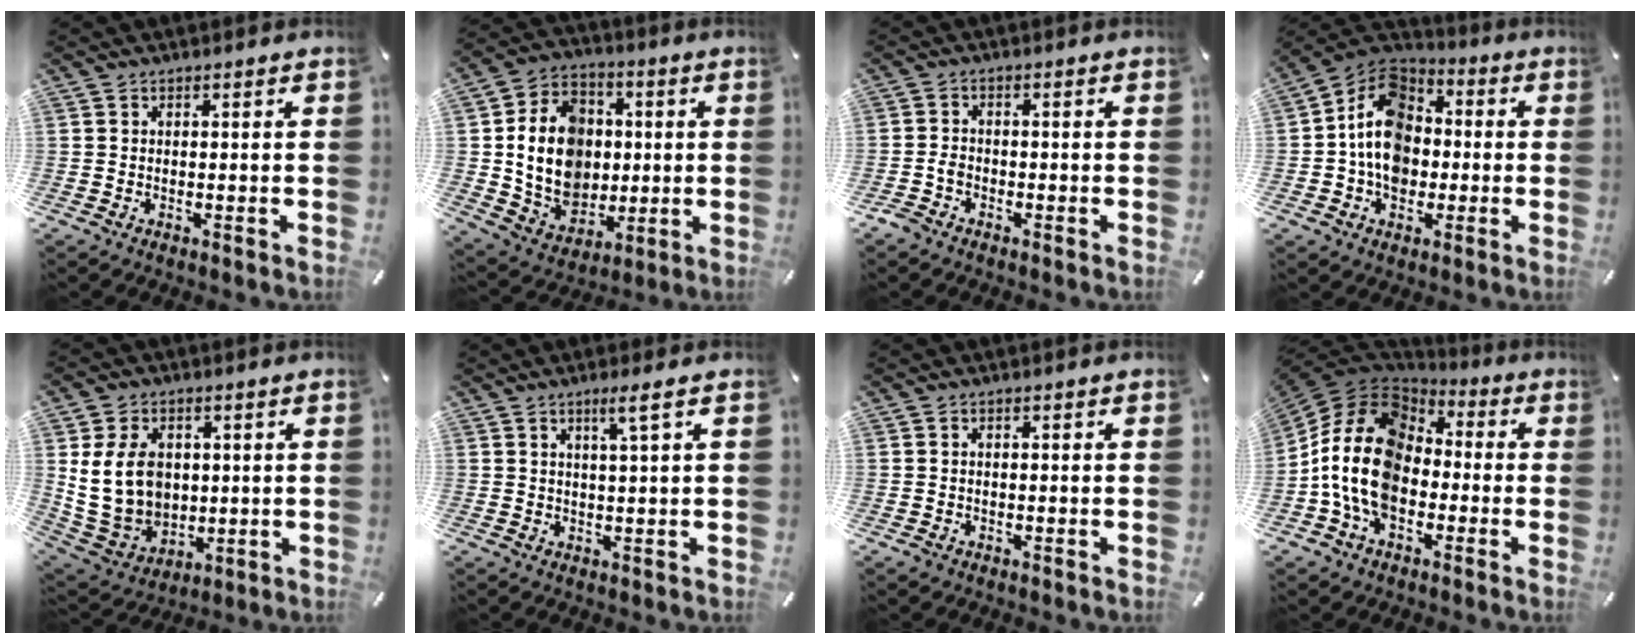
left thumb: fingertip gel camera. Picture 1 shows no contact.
{"total": 16.1, "force": [0.6, 13.7, 8.5], "torque": [-0.174, 0.004, 0.022]}
{"total": 2.8, "force": [-1.7, 2.0, 0.9], "torque": [-0.023, 0.008, -0.035]}
{"total": 12.7, "force": [-1.9, 10.5, 7.0], "torque": [-0.151, 0.014, -0.040]}
{"total": 13.0, "force": [2.6, 10.6, 7.0], "torque": [-0.148, -0.011, 0.053]}
{"total": 3.7, "force": [1.9, 0.0, 3.3], "torque": [-0.067, -0.002, 0.029]}
{"total": 1.0, "force": [-0.6, 0.8, 0.0], "torque": [-0.003, 0.004, -0.014]}
{"total": 17.0, "force": [-3.0, 12.8, 10.7], "torque": [-0.251, 0.016, -0.063]}